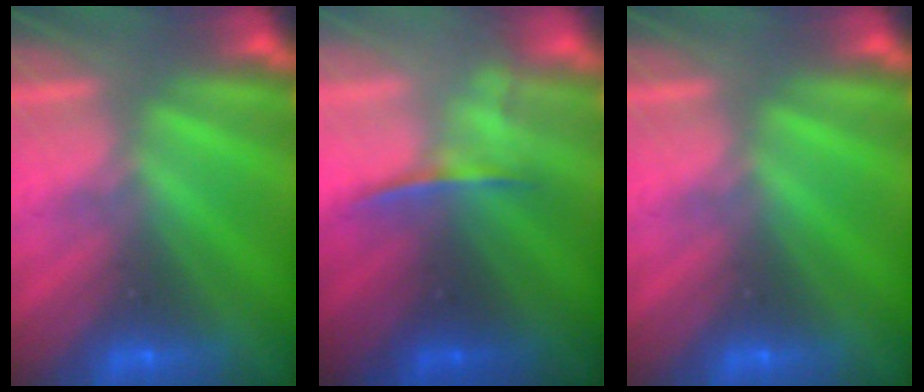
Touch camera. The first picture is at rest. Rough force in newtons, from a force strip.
{"total": 1.7}
{"total": 0.0}